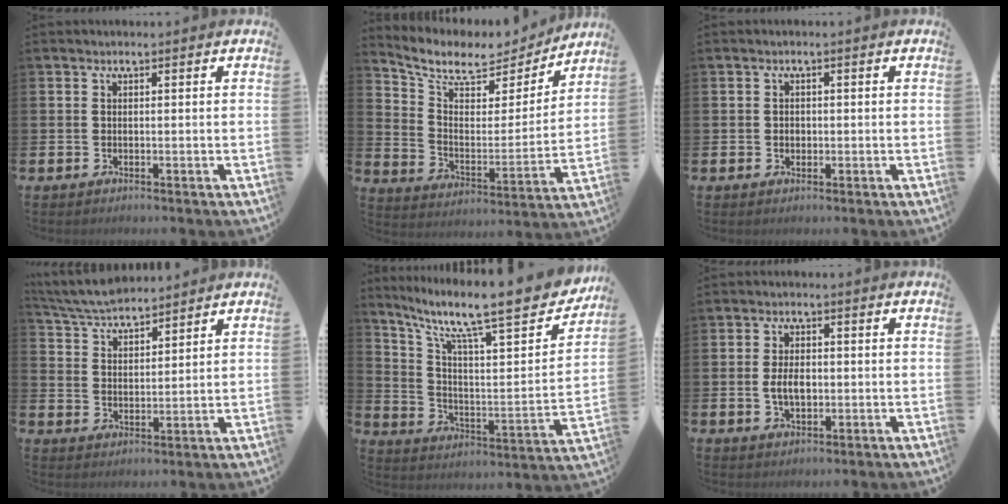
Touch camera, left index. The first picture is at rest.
{"total": 8.1, "force": [7.2, 3.0, 2.3], "torque": [-0.084, -0.055, 0.122]}
{"total": 1.1, "force": [0.0, 0.9, 0.6], "torque": [-0.003, 0.005, -0.004]}
{"total": 5.5, "force": [5.4, 0.7, 0.9], "torque": [-0.043, -0.024, 0.098]}
{"total": 12.0, "force": [9.7, 2.4, 6.6], "torque": [-0.139, -0.076, 0.150]}
{"total": 3.7, "force": [-0.1, 2.2, 2.9], "torque": [-0.048, 0.003, -0.004]}